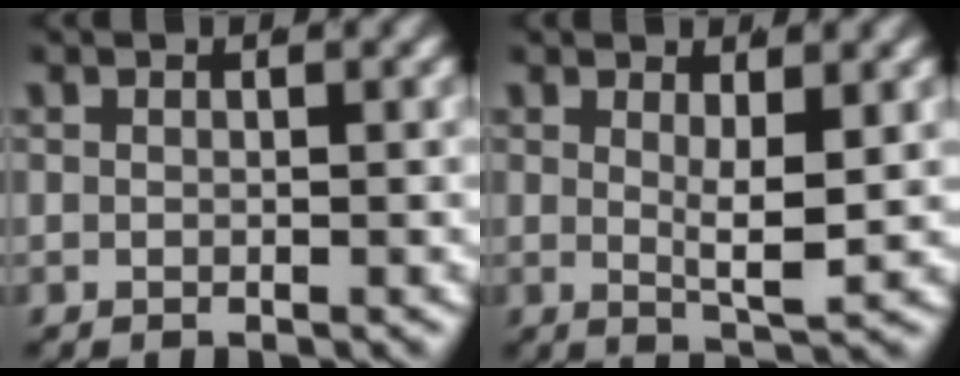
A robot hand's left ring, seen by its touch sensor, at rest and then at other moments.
{"total": 2.8, "force": [0.9, 0.1, 2.6], "torque": [-0.048, -0.019, 0.022]}